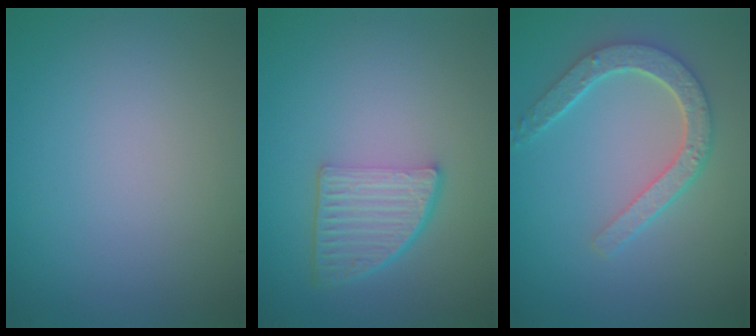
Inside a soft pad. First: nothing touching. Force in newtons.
{"total": 4.7, "press": 3.4, "slide": 3.2}
{"total": 4.4, "press": 3.7, "slide": 2.5}